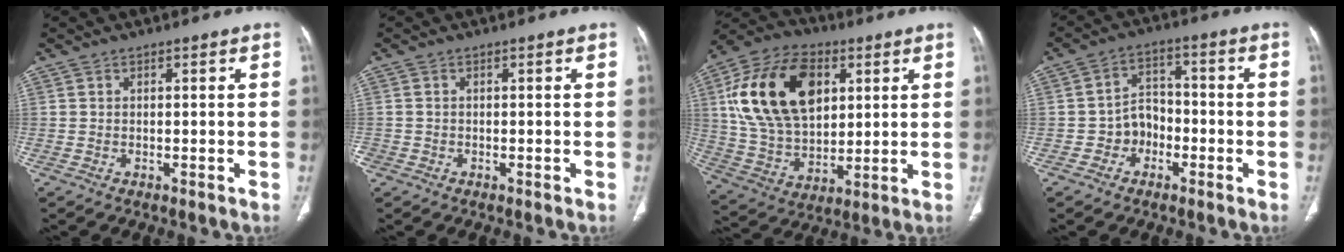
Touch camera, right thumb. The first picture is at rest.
{"total": 0.9, "force": [-0.3, 0.8, 0.1], "torque": [-0.001, 0.003, -0.006]}
{"total": 23.1, "force": [6.8, 14.7, 16.5], "torque": [-0.286, -0.007, 0.124]}
{"total": 6.3, "force": [-2.4, 5.1, 2.8], "torque": [-0.016, 0.034, -0.047]}